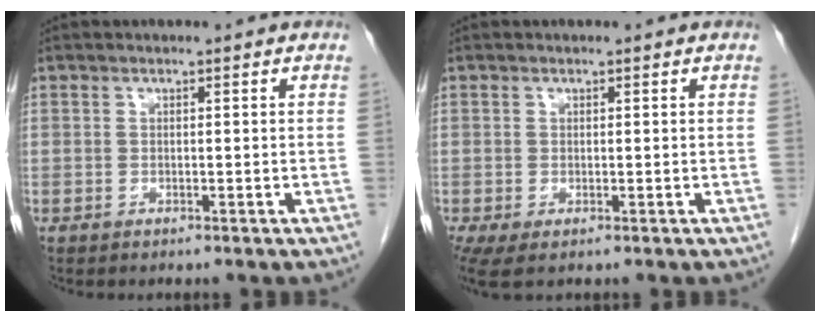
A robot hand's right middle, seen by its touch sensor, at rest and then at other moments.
{"total": 3.0, "force": [-1.0, 1.2, 2.5], "torque": [-0.050, -0.009, -0.012]}